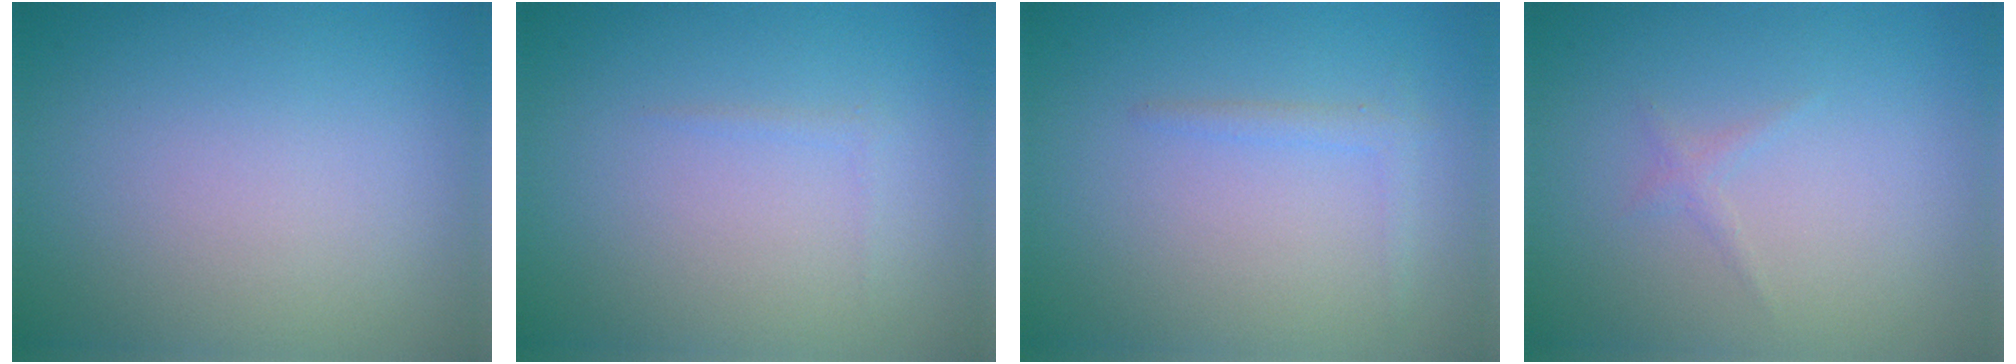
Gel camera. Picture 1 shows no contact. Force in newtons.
{"total": 0.5, "press": 0.5, "slide": 0.1}
{"total": 1.1, "press": 1.1, "slide": 0.1}
{"total": 0.7, "press": 0.7, "slide": 0.1}